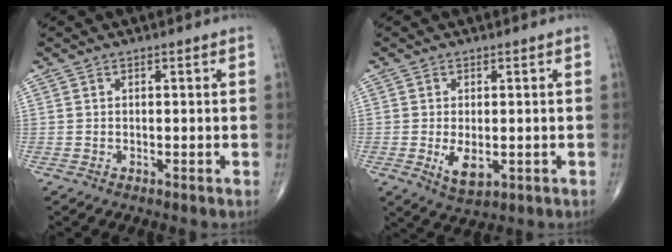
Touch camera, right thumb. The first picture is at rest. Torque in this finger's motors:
{"motor_torque": [-0.16, 0.23, 0.23, 0.03, 0.11]}